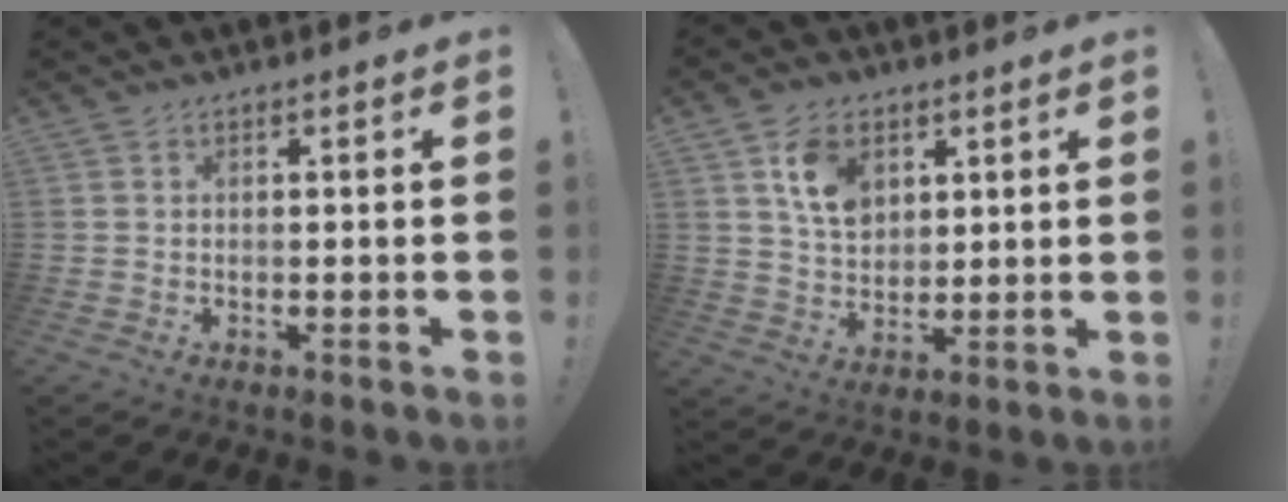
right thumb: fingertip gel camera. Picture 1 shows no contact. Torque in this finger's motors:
{"motor_torque": [1.67, 1.72, 0.39, -0.60, 0.06]}